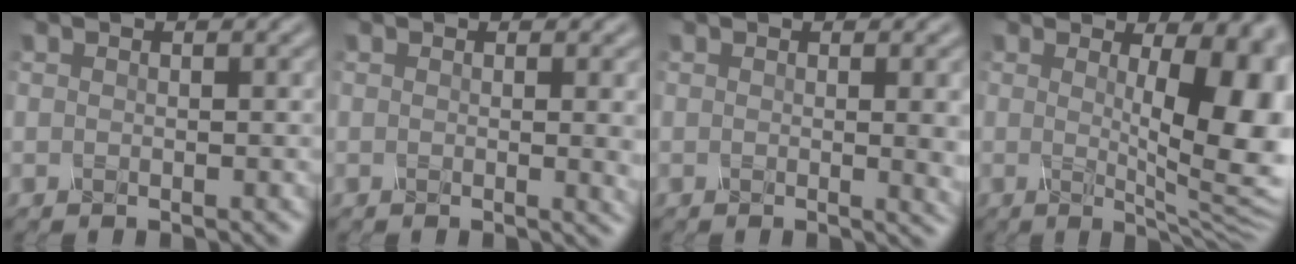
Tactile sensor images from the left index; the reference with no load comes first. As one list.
[{"total": 2.6, "force": [0.1, 0.8, 2.5], "torque": [-0.020, -0.002, -0.001]}, {"total": 3.4, "force": [0.2, 1.0, 3.3], "torque": [-0.030, -0.001, 0.001]}, {"total": 11.3, "force": [0.9, 3.4, 10.7], "torque": [-0.107, -0.004, 0.014]}]